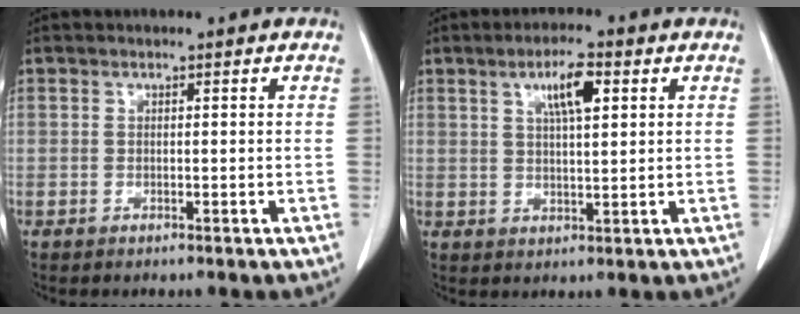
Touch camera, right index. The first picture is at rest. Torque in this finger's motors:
{"motor_torque": [0.23, 0.20, 0.31, 0.06]}